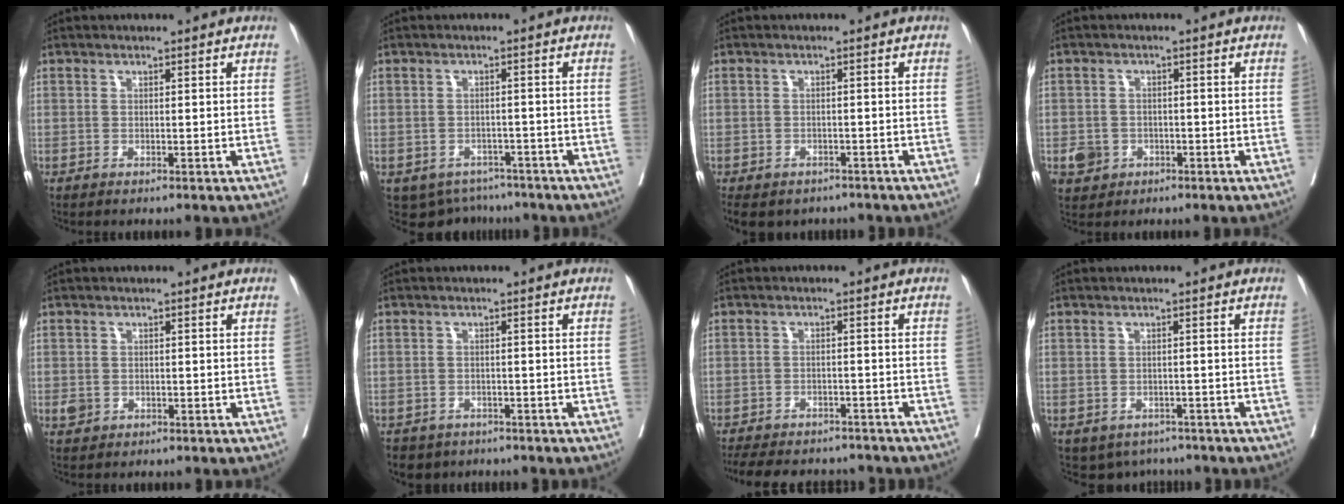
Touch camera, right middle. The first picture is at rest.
{"total": 6.3, "force": [-4.9, 3.8, 0.4], "torque": [0.001, 0.008, -0.064]}
{"total": 11.8, "force": [-8.2, 7.5, 3.8], "torque": [-0.106, -0.008, -0.095]}
{"total": 3.9, "force": [-1.6, 3.4, 0.9], "torque": [-0.012, 0.006, -0.021]}
{"total": 1.6, "force": [-0.5, 1.4, 0.7], "torque": [-0.013, 0.003, -0.003]}
{"total": 3.8, "force": [-2.9, 2.5, 0.1], "torque": [0.001, 0.004, -0.046]}
{"total": 14.4, "force": [-12.7, 4.7, 4.8], "torque": [-0.105, -0.001, -0.167]}
{"total": 4.3, "force": [-3.4, 2.6, 0.4], "torque": [0.008, 0.007, -0.044]}